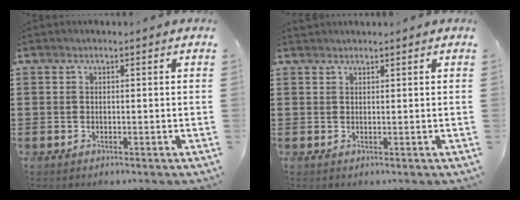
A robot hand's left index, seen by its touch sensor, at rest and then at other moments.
{"total": 0.8, "force": [0.8, 0.2, 0.0], "torque": [-0.002, 0.000, 0.017]}